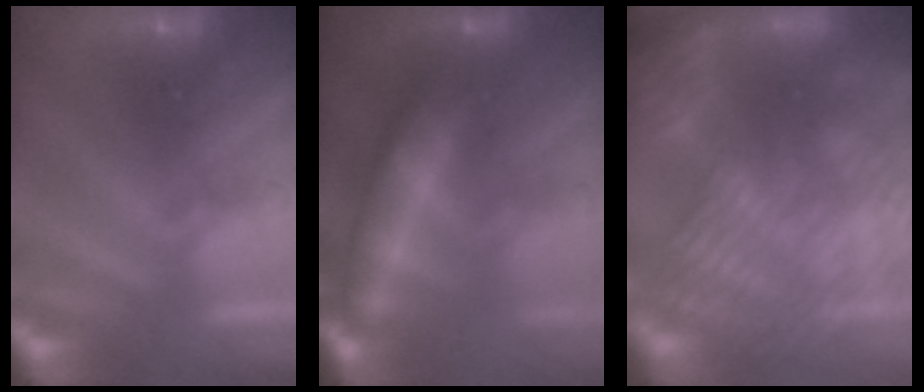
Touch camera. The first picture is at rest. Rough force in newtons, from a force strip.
{"total": 7.1}
{"total": 6.1}